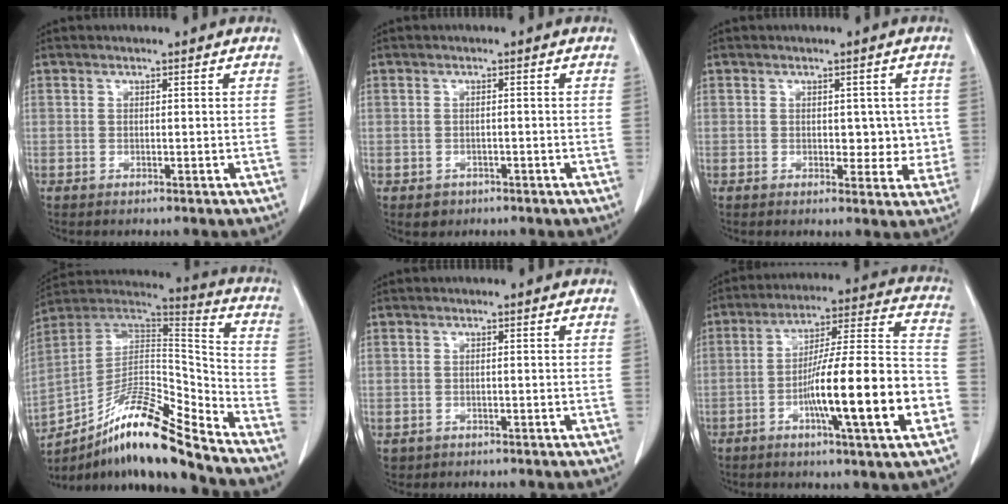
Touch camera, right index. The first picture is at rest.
{"total": 1.7, "force": [-0.9, 1.4, 0.1], "torque": [-0.002, 0.005, -0.008]}
{"total": 4.5, "force": [0.2, 2.9, 3.4], "torque": [-0.022, 0.005, 0.007]}
{"total": 18.5, "force": [-13.9, 2.0, 12.0], "torque": [-0.222, 0.015, -0.249]}
{"total": 1.3, "force": [-0.5, 1.2, 0.0], "torque": [-0.007, 0.004, -0.002]}
{"total": 18.5, "force": [-5.7, 0.7, 17.6], "torque": [-0.270, 0.003, -0.089]}